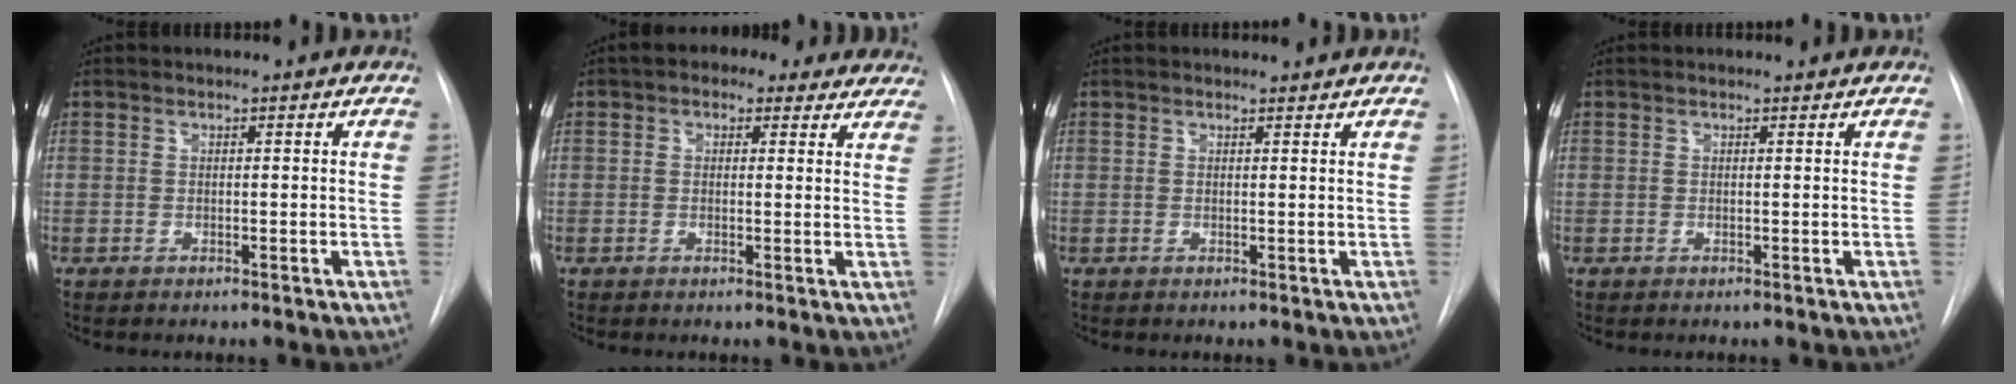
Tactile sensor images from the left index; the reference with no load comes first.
{"total": 8.7, "force": [6.6, 4.6, 3.3], "torque": [-0.016, 0.027, 0.067]}
{"total": 1.1, "force": [1.1, 0.0, -0.1], "torque": [-0.007, -0.001, 0.015]}
{"total": 0.5, "force": [0.5, 0.0, 0.0], "torque": [-0.004, 0.002, 0.007]}